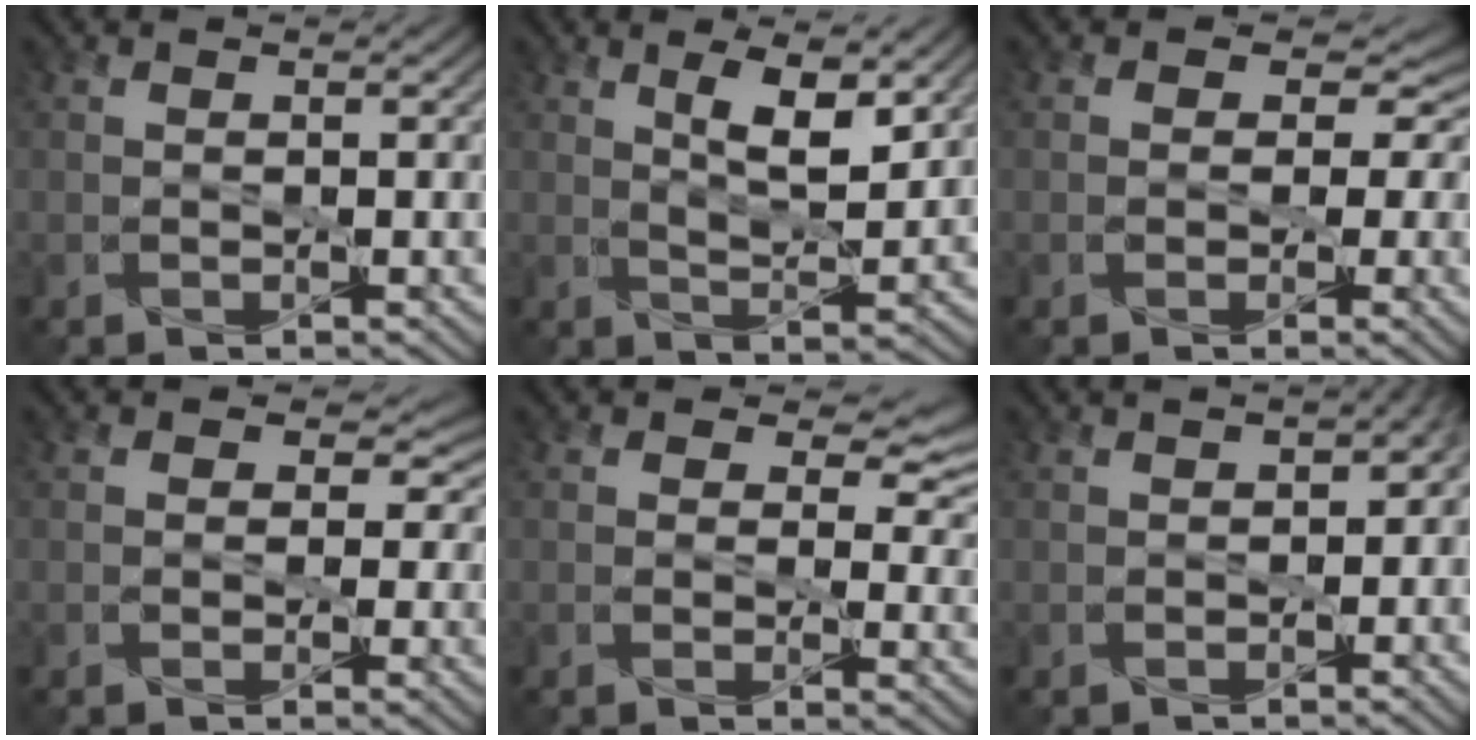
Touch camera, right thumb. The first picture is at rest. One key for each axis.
{"total": 5.8, "fx": 2.8, "fy": 2.0, "fz": 4.7, "tx": -0.090, "ty": -0.010, "tz": 0.052}
{"total": 4.6, "fx": 0.3, "fy": 3.9, "fz": 2.3, "tx": -0.024, "ty": 0.007, "tz": -0.005}
{"total": 3.5, "fx": 0.5, "fy": 3.1, "fz": 1.6, "tx": -0.020, "ty": -0.001, "tz": -0.003}
{"total": 5.5, "fx": 2.5, "fy": 3.7, "fz": 3.2, "tx": -0.039, "ty": -0.010, "tz": 0.027}
{"total": 2.8, "fx": -0.3, "fy": 2.1, "fz": 1.8, "tx": -0.018, "ty": -0.012, "tz": -0.003}